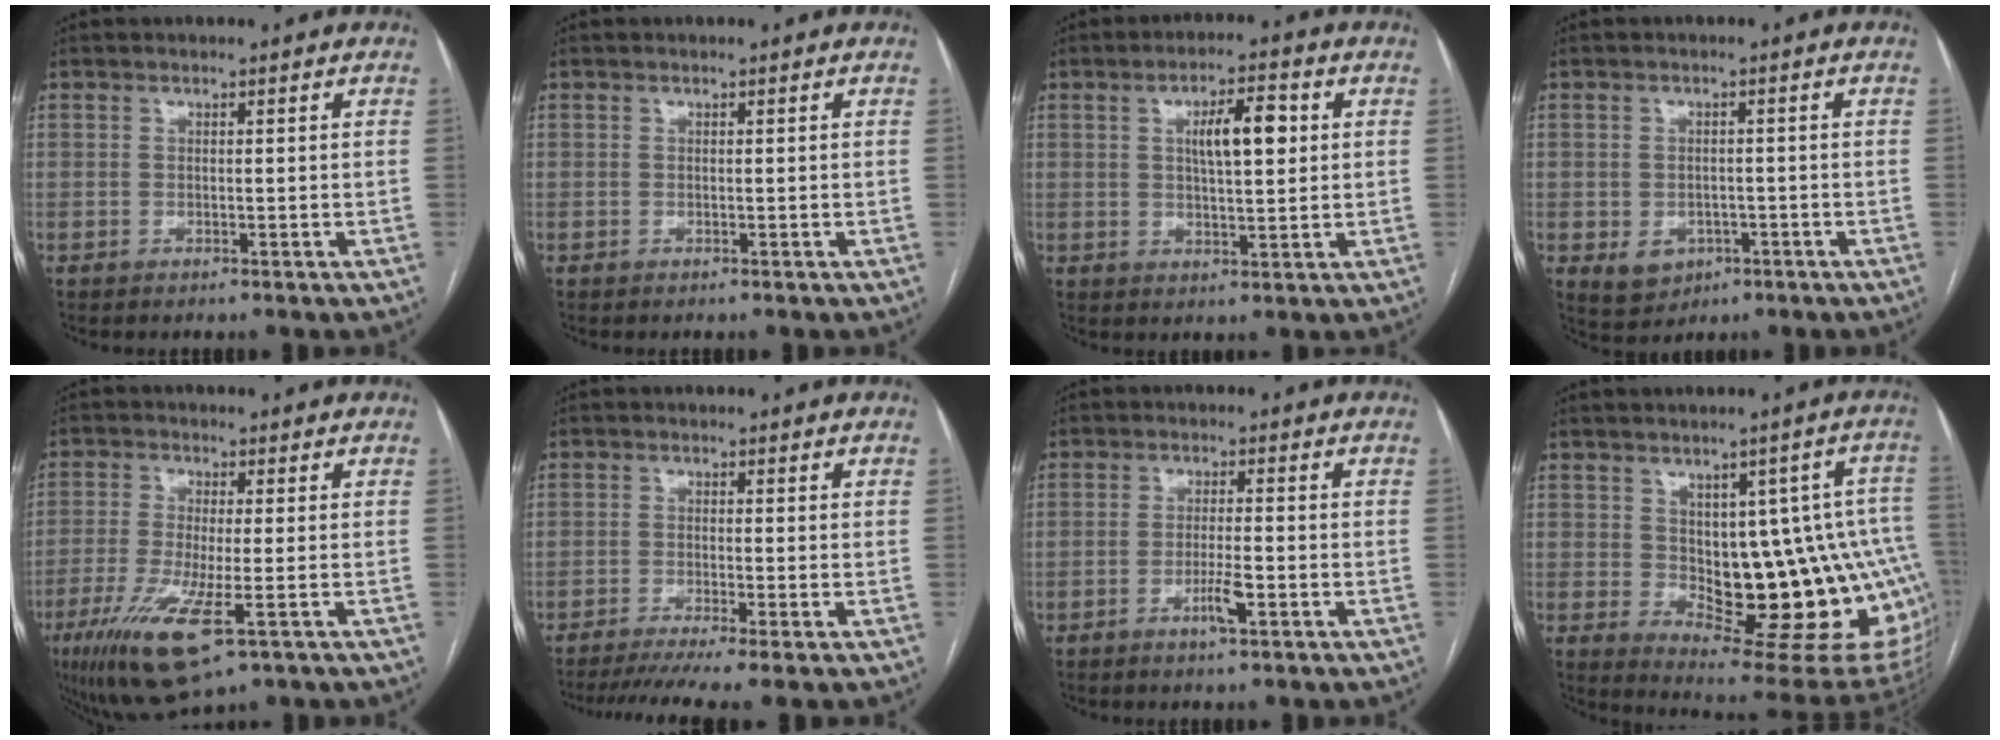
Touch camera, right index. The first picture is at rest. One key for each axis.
{"total": 0.0}
{"total": 7.1, "fx": 1.7, "fy": 1.9, "fz": 6.6, "tx": -0.110, "ty": 0.013, "tz": 0.031}
{"total": 4.6, "fx": -1.7, "fy": 3.8, "fz": 2.0, "tx": -0.031, "ty": 0.001, "tz": -0.011}
{"total": 11.3, "fx": -5.1, "fy": 1.9, "fz": 10.0, "tx": -0.199, "ty": -0.035, "tz": -0.086}
{"total": 7.6, "fx": -5.9, "fy": -0.7, "fz": 4.8, "tx": -0.071, "ty": -0.013, "tz": -0.091}
{"total": 3.8, "fx": -1.7, "fy": 0.3, "fz": 3.3, "tx": -0.062, "ty": -0.003, "tz": -0.031}
{"total": 20.9, "fx": -1.2, "fy": 7.3, "fz": 19.5, "tx": -0.176, "ty": 0.016, "tz": 0.012}